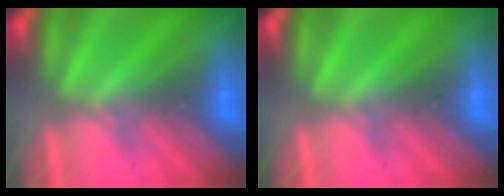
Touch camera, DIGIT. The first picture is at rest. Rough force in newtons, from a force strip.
{"total": 0.0}